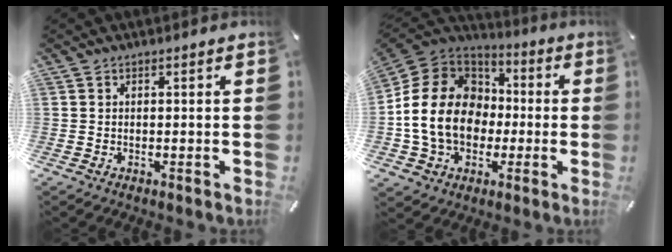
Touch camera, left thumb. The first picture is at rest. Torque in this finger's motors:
{"motor_torque": [0.80, 2.69, 2.59, 0.18, 0.68]}